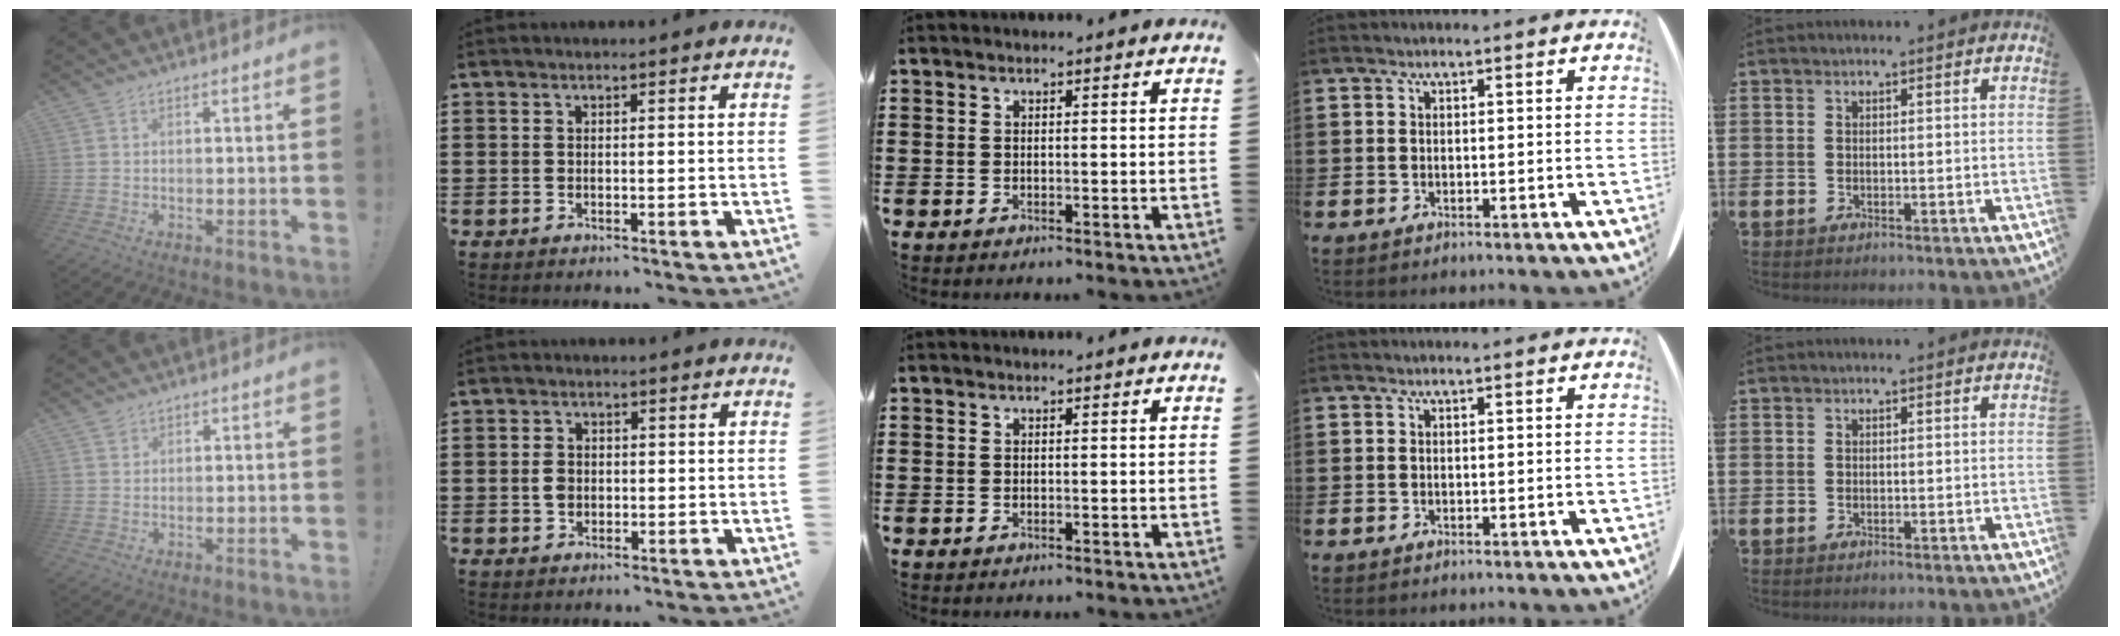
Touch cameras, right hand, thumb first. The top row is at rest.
{"thumb": {"total": 1.2, "force": [0.9, 0.7, 0.2], "torque": [-0.005, 0.000, 0.018]}, "index": {"total": 2.2, "force": [-0.1, 1.7, 1.5], "torque": [-0.031, 0.005, -0.003]}}